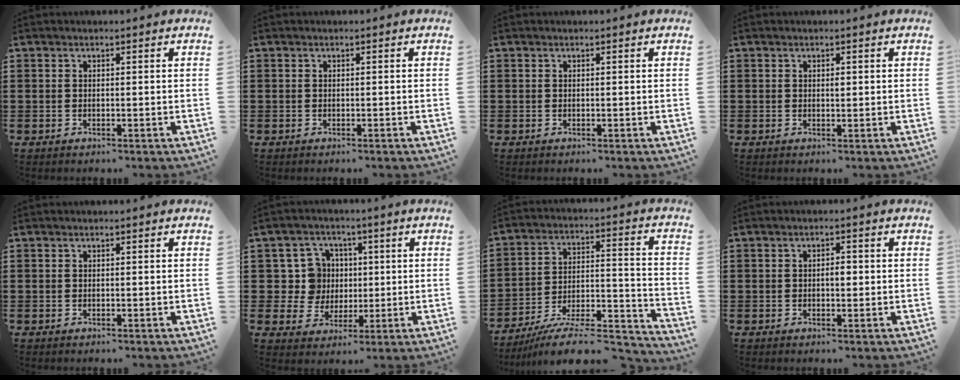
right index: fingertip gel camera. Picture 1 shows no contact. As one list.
[{"total": 0.0}, {"total": 0.0}, {"total": 0.9, "force": [0.2, 0.5, 0.7], "torque": [-0.007, -0.003, 0.002]}, {"total": 0.0}, {"total": 7.9, "force": [1.3, 7.4, 2.4], "torque": [-0.073, 0.017, 0.029]}, {"total": 10.1, "force": [-8.8, 2.1, 4.5], "torque": [-0.065, 0.021, -0.169]}, {"total": 1.9, "force": [-0.1, 0.9, 1.7], "torque": [-0.033, 0.004, -0.004]}]